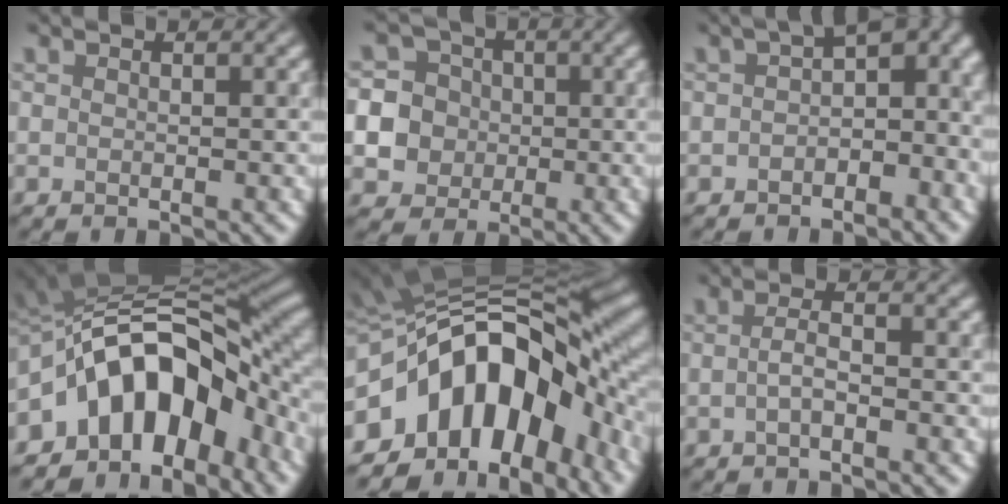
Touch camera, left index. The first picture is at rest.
{"total": 10.2, "force": [-1.3, 9.8, 2.5], "torque": [-0.079, -0.003, -0.035]}
{"total": 7.2, "force": [-1.0, 4.2, 5.8], "torque": [-0.054, 0.015, -0.026]}
{"total": 12.1, "force": [-4.7, 7.1, 8.5], "torque": [-0.116, 0.020, -0.092]}
{"total": 14.9, "force": [-3.9, 9.0, 11.2], "torque": [-0.156, 0.021, -0.083]}
{"total": 1.5, "force": [-0.4, 0.3, 1.4], "torque": [-0.030, 0.004, -0.012]}